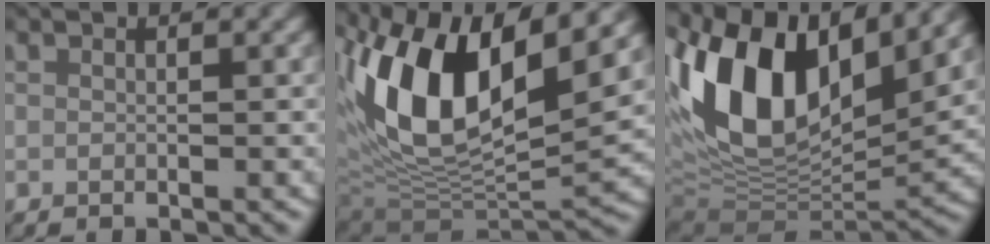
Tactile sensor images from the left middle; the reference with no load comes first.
{"total": 16.1, "force": [3.2, 9.1, 12.9], "torque": [-0.240, -0.007, 0.053]}
{"total": 17.6, "force": [4.1, 10.2, 13.7], "torque": [-0.271, -0.004, 0.069]}